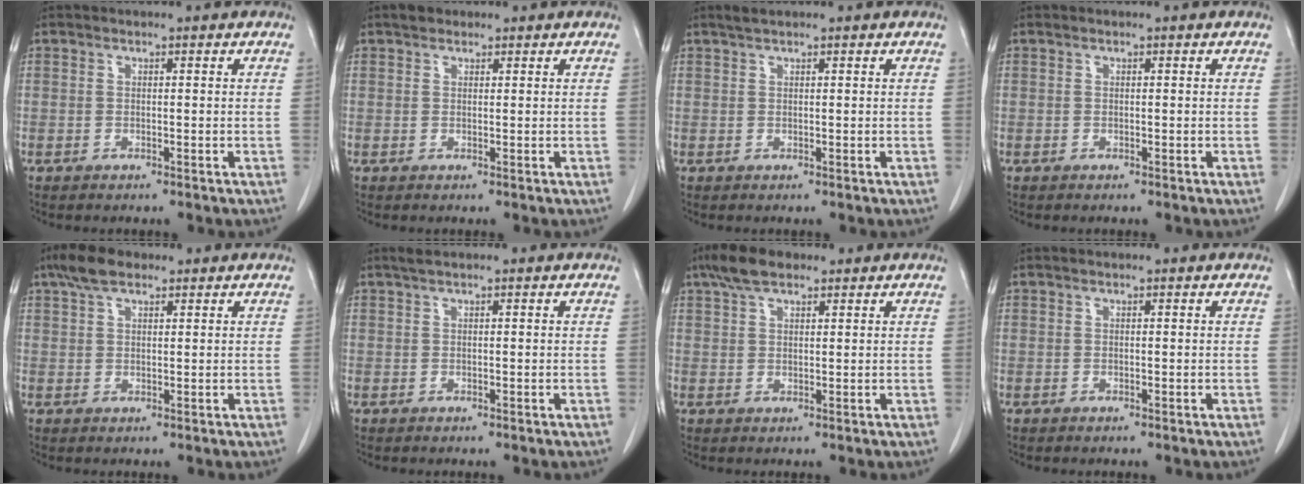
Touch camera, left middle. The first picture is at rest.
{"total": 1.6, "force": [1.3, 0.9, 0.5], "torque": [-0.013, 0.010, 0.019]}
{"total": 1.3, "force": [1.1, 0.0, 0.7], "torque": [-0.018, 0.008, 0.025]}
{"total": 0.0}
{"total": 4.6, "force": [3.1, 1.8, 2.8], "torque": [-0.061, 0.016, 0.060]}
{"total": 1.0, "force": [0.7, -0.1, 0.6], "torque": [-0.019, 0.011, 0.018]}
{"total": 5.2, "force": [3.7, 2.0, 3.1], "torque": [-0.067, 0.017, 0.069]}
{"total": 0.0}